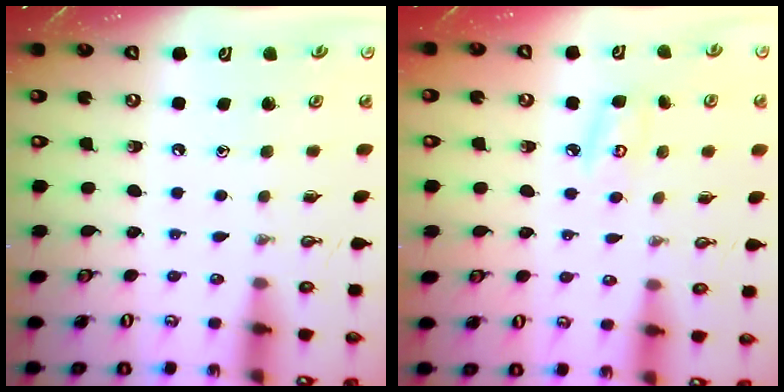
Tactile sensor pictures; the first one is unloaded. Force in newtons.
{"total": 6.8, "press": 6.8, "slide": 0.7}